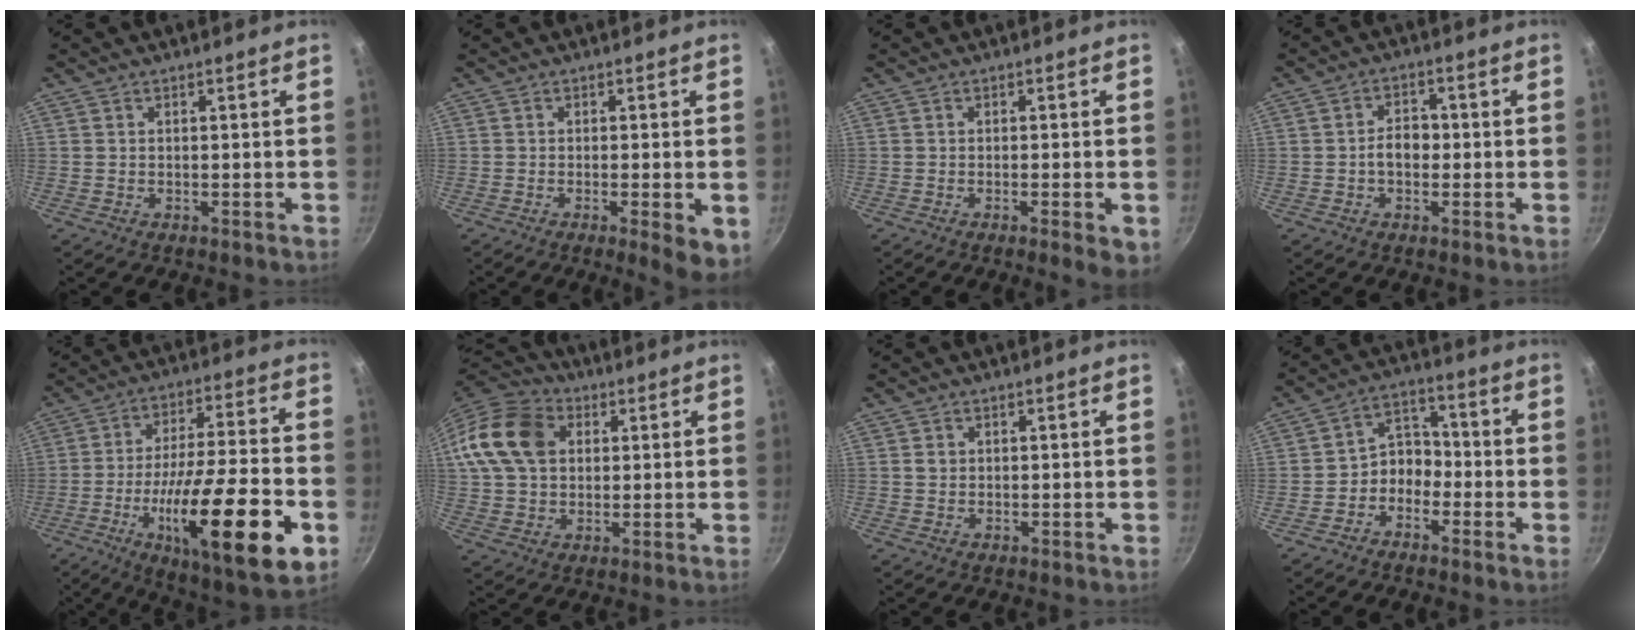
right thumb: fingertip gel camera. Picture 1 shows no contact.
{"total": 6.1, "force": [-1.8, 1.3, 5.6], "torque": [-0.067, -0.004, -0.021]}
{"total": 4.3, "force": [-1.6, 0.9, 3.8], "torque": [-0.052, -0.003, -0.021]}
{"total": 4.6, "force": [-0.6, 3.3, 3.2], "torque": [-0.026, 0.017, -0.013]}
{"total": 25.9, "force": [-9.0, 6.8, 23.3], "torque": [-0.353, 0.021, -0.137]}
{"total": 15.9, "force": [3.9, 11.9, 9.7], "torque": [-0.175, 0.018, 0.059]}
{"total": 1.2, "force": [0.3, 1.1, 0.5], "torque": [-0.004, 0.003, 0.004]}
{"total": 8.5, "force": [-3.0, 6.7, 4.2], "torque": [-0.024, 0.053, -0.070]}